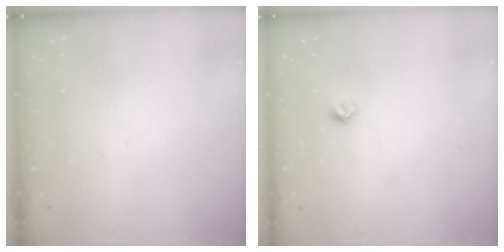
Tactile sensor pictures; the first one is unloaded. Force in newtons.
{"total": 5.5, "press": 5.5, "slide": 0.5}